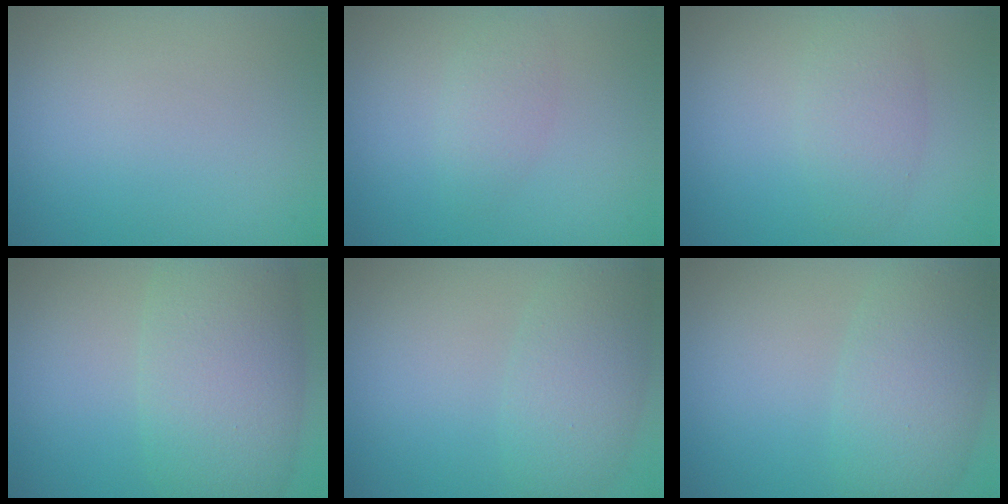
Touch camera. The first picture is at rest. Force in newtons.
{"total": 1.8, "press": 1.8, "slide": 0.1}
{"total": 2.9, "press": 2.9, "slide": 0.2}
{"total": 8.9, "press": 8.9, "slide": 0.4}
{"total": 4.4, "press": 4.4, "slide": 0.1}
{"total": 5.9, "press": 5.9, "slide": 0.1}